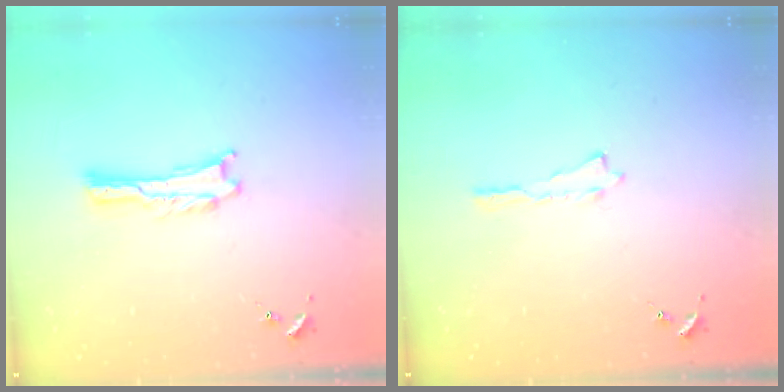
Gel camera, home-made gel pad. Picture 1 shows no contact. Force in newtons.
{"total": 0.0}